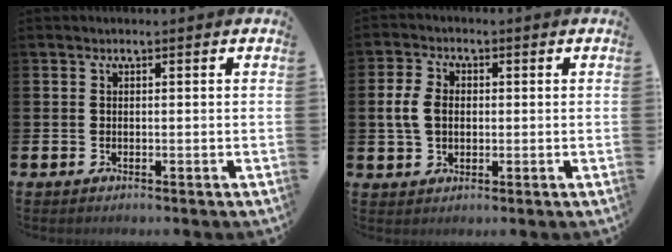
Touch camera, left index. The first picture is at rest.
{"total": 4.7, "force": [0.6, 3.4, 3.1], "torque": [-0.049, 0.009, 0.007]}